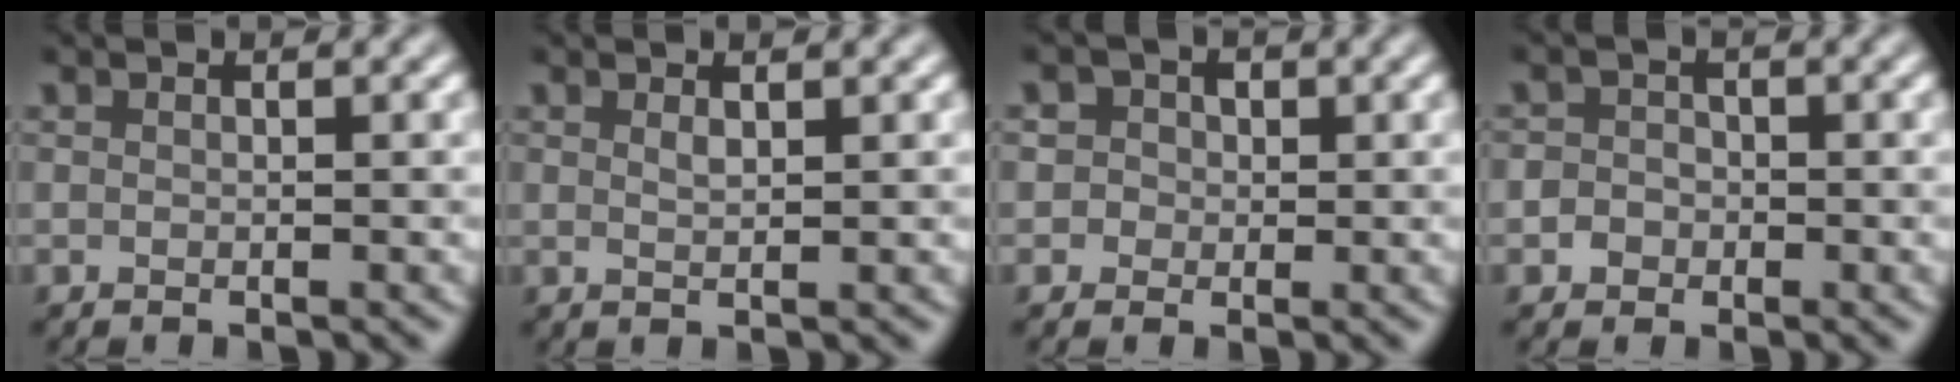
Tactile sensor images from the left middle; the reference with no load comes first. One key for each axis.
{"total": 0.7, "fx": 0.5, "fy": 0.2, "fz": 0.5, "tx": -0.006, "ty": -0.001, "tz": 0.007}
{"total": 2.8, "fx": 0.8, "fy": 2.6, "fz": 0.8, "tx": 0.008, "ty": 0.008, "tz": -0.007}
{"total": 1.8, "fx": -0.6, "fy": 1.6, "fz": 0.2, "tx": 0.021, "ty": 0.002, "tz": -0.021}